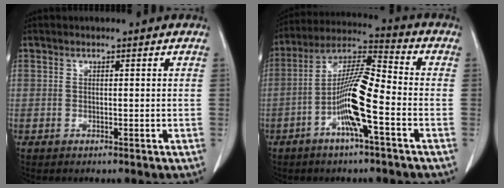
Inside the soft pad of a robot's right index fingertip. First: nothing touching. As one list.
[{"total": 11.5, "force": [-3.8, 1.1, 10.8], "torque": [-0.212, 0.010, -0.075]}]